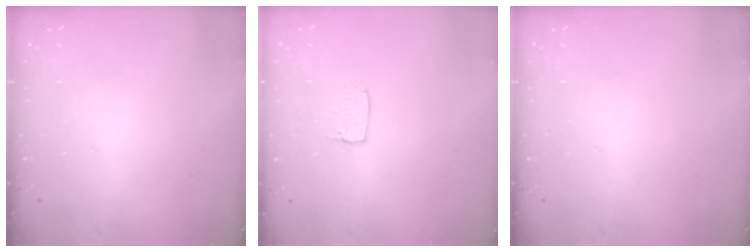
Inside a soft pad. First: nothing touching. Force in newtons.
{"total": 4.2, "press": 4.2, "slide": 0.3}
{"total": 0.0}